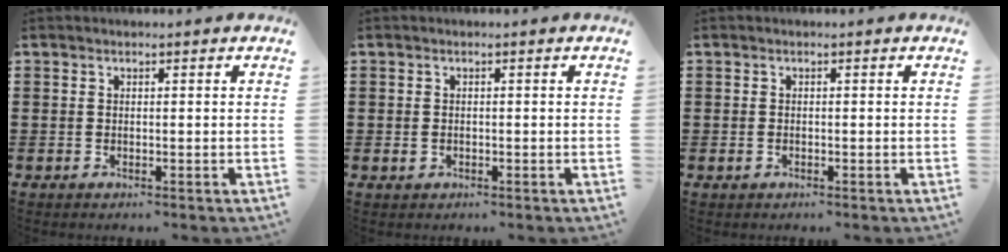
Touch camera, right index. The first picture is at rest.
{"total": 1.0, "force": [-0.3, 0.7, 0.6], "torque": [-0.014, 0.002, -0.007]}
{"total": 0.7, "force": [-0.3, 0.5, 0.5], "torque": [-0.012, 0.000, -0.007]}